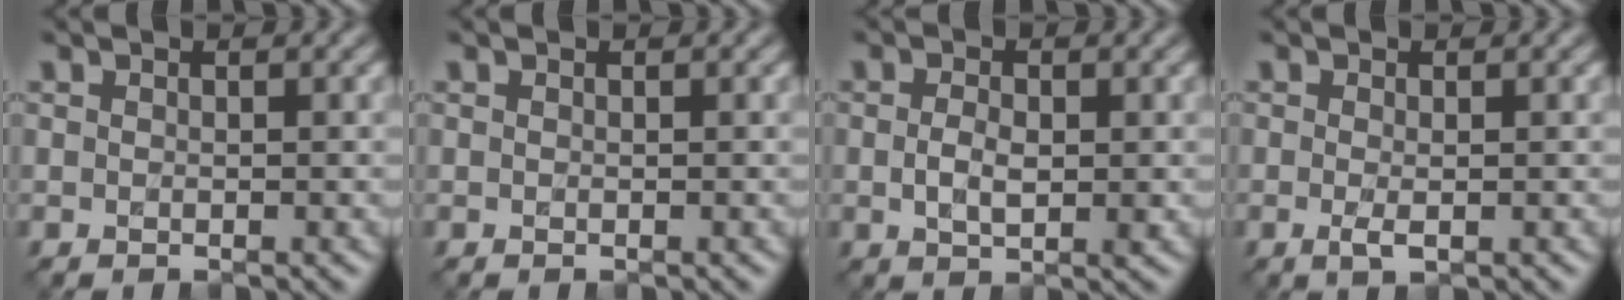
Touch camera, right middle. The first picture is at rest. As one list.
[{"total": 0.0}, {"total": 2.1, "force": [-0.4, 1.2, 1.7], "torque": [-0.035, -0.006, -0.006]}, {"total": 1.3, "force": [-0.5, 0.2, 1.1], "torque": [-0.022, -0.006, -0.006]}]